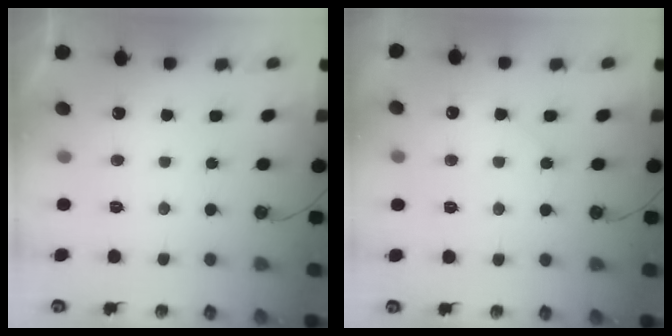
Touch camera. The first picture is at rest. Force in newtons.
{"total": 4.7, "press": 4.7, "slide": 0.6}